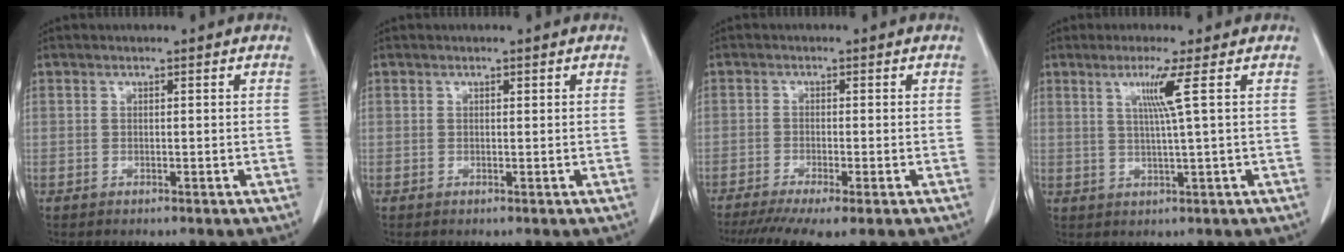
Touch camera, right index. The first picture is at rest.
{"total": 0.0}
{"total": 8.8, "force": [-6.4, 1.1, 5.9], "torque": [-0.091, -0.017, -0.103]}
{"total": 4.4, "force": [1.5, -1.5, 3.8], "torque": [-0.075, -0.007, 0.032]}